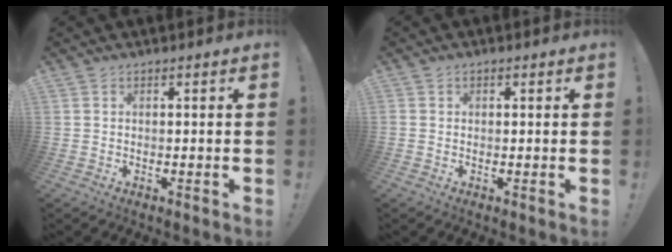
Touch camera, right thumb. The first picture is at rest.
{"total": 0.8, "force": [0.2, 0.7, 0.2], "torque": [0.003, 0.000, 0.002]}